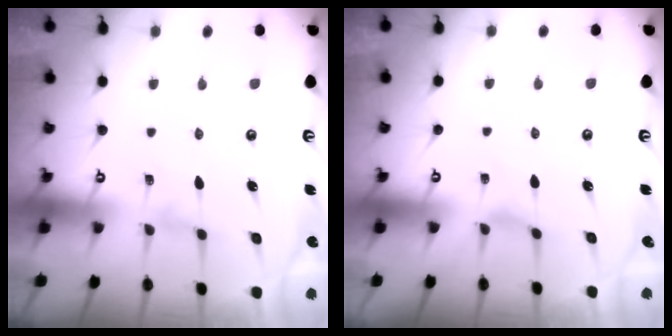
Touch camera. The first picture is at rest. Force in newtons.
{"total": 0.9, "press": 0.8, "slide": 0.3}